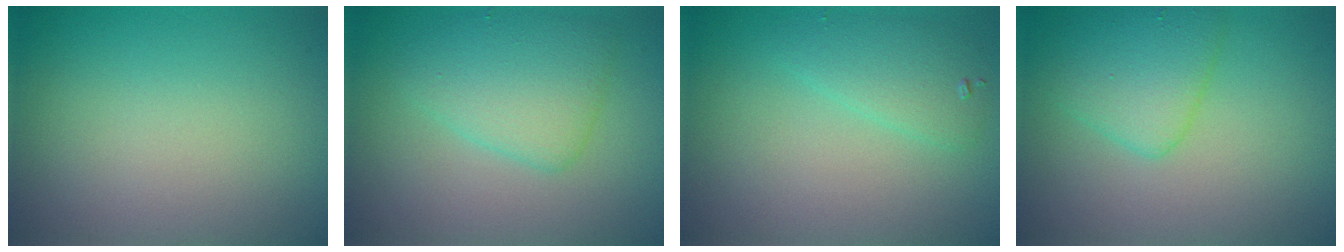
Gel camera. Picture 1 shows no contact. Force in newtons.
{"total": 4.0, "press": 4.0, "slide": 0.1}
{"total": 2.4, "press": 2.4, "slide": 0.1}
{"total": 3.6, "press": 3.5, "slide": 0.3}